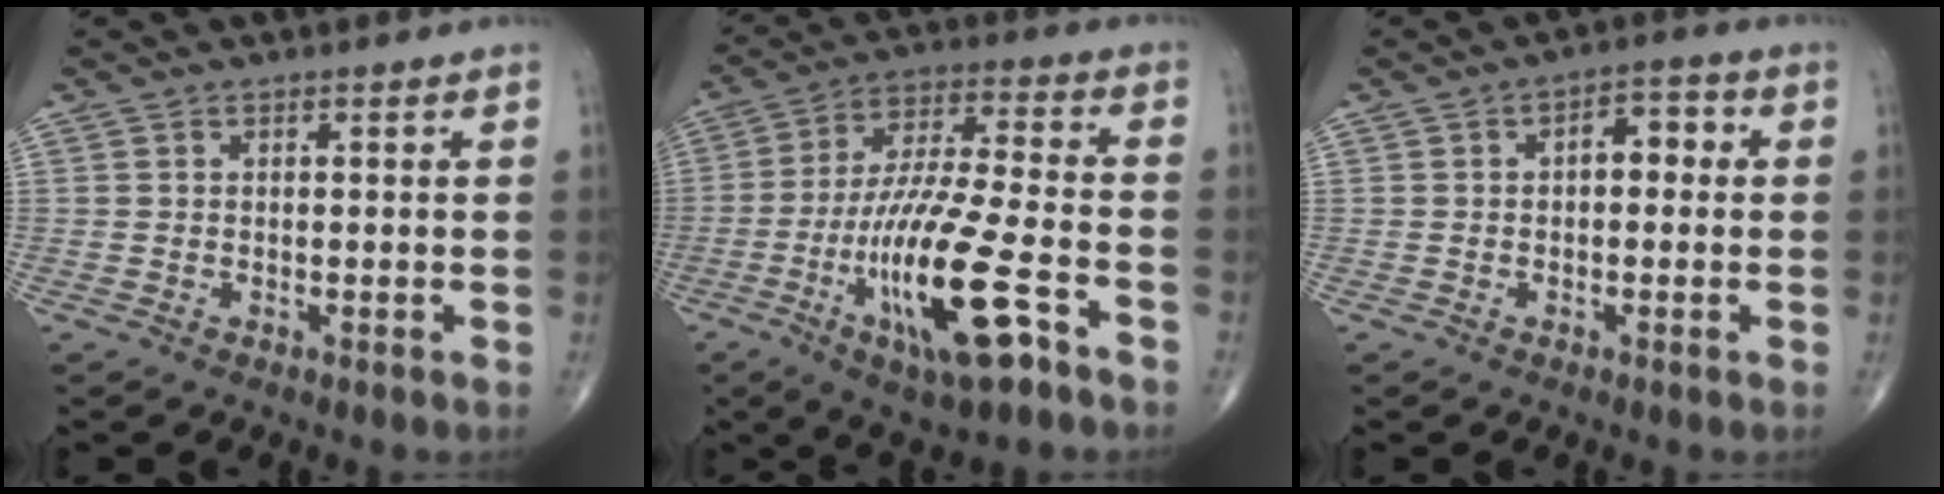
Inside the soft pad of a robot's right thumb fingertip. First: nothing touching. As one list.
[{"total": 19.2, "force": [-8.0, 4.4, 16.9], "torque": [-0.340, 0.020, -0.133]}, {"total": 5.1, "force": [0.4, 2.9, 4.1], "torque": [-0.038, 0.018, -0.002]}]